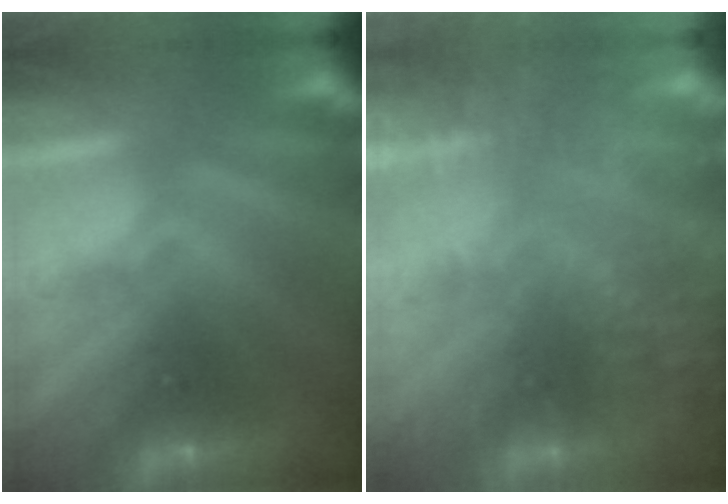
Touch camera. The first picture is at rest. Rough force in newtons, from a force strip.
{"total": 8.0}